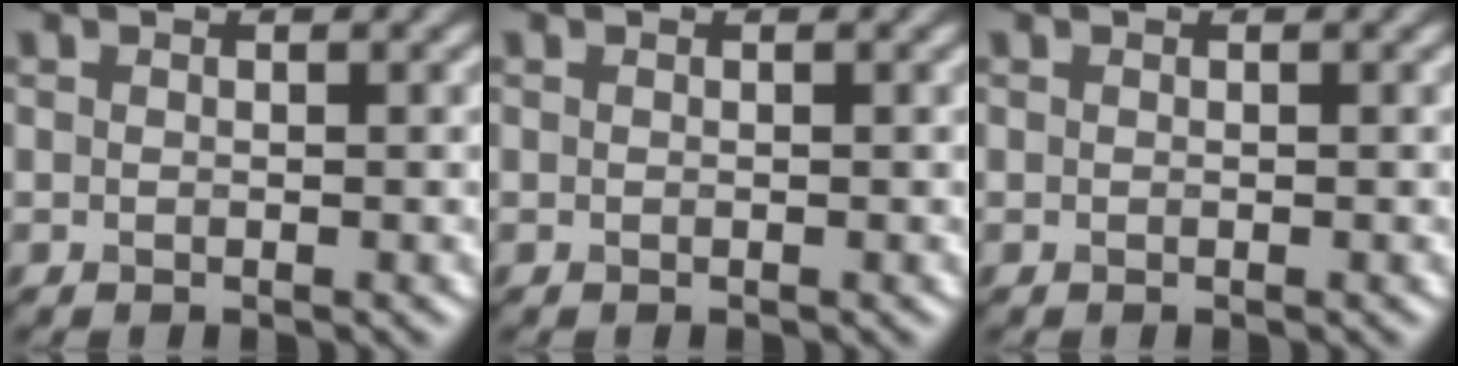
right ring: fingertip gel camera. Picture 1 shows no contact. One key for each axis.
{"total": 0.0}
{"total": 0.0}